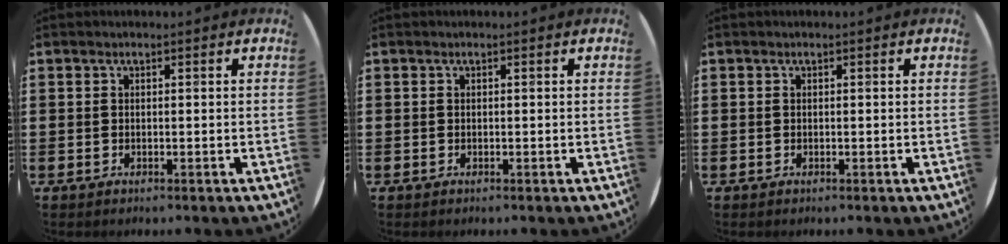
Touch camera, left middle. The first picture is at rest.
{"total": 0.0}
{"total": 0.0}